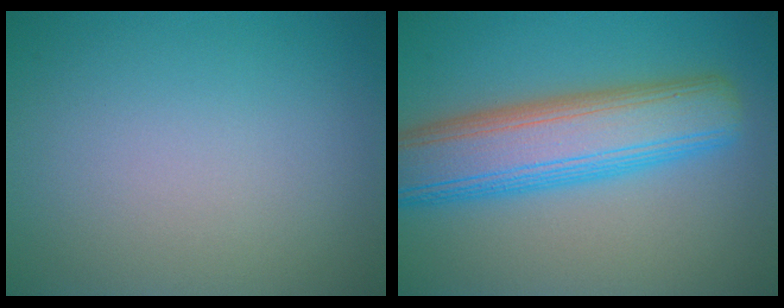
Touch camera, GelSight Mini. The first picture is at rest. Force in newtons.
{"total": 9.0, "press": 9.0, "slide": 0.5}